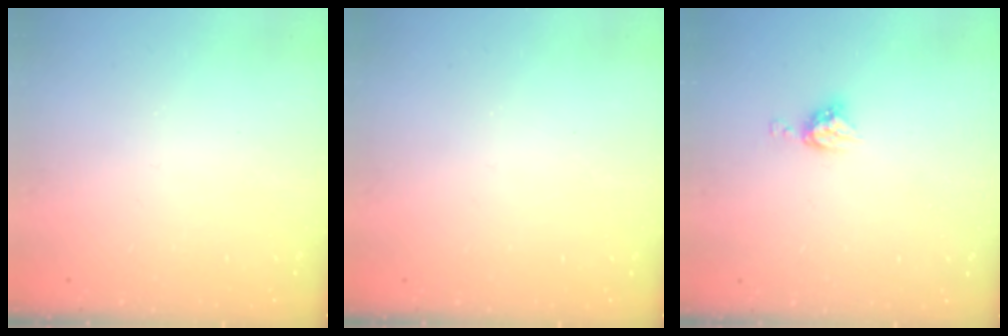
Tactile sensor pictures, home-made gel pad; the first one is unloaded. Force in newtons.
{"total": 0.0}
{"total": 5.0, "press": 4.9, "slide": 0.3}